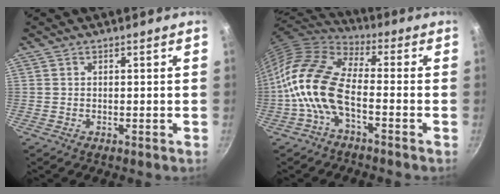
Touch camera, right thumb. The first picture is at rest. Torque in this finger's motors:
{"motor_torque": [-0.52, 1.52, 2.04, -0.74, 0.69]}